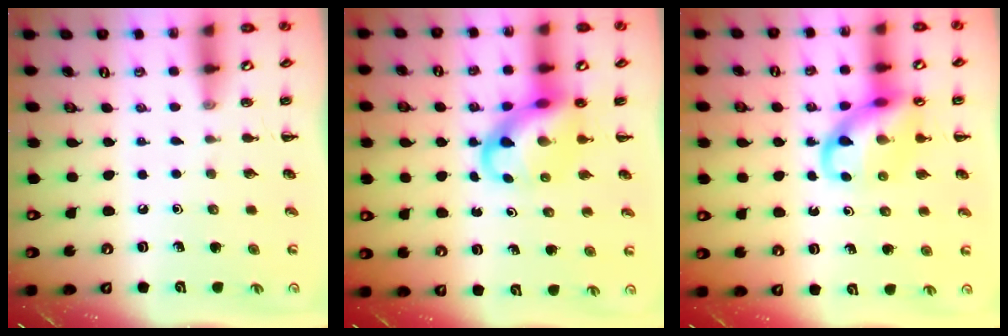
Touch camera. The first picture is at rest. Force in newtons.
{"total": 9.2, "press": 8.8, "slide": 2.7}
{"total": 13.0, "press": 12.8, "slide": 2.2}